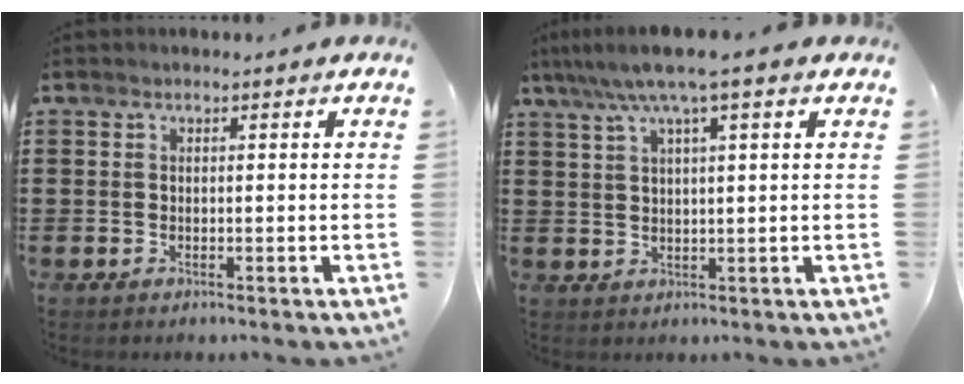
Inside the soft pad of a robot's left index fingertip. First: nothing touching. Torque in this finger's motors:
{"motor_torque": [2.14, 0.00, 0.80, 0.21]}